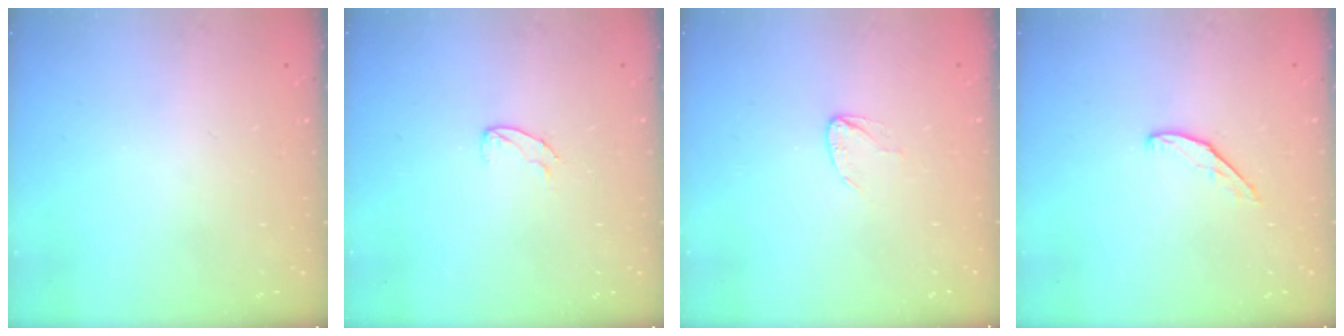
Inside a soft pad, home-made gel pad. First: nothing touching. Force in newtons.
{"total": 5.0, "press": 5.0, "slide": 0.5}
{"total": 3.1, "press": 3.1, "slide": 0.3}
{"total": 5.0, "press": 4.9, "slide": 0.6}